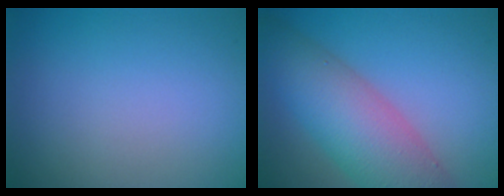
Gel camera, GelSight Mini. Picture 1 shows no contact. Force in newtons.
{"total": 8.6, "press": 8.6, "slide": 0.3}